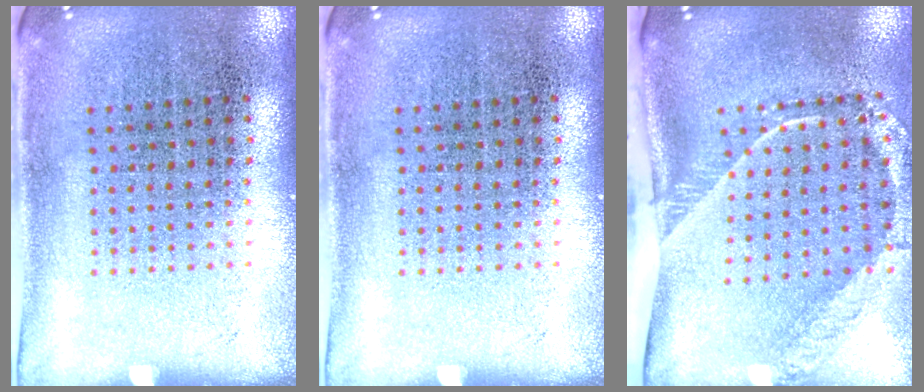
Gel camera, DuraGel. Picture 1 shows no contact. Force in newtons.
{"total": 0.0}
{"total": 2.6, "press": 1.7, "slide": 1.9}